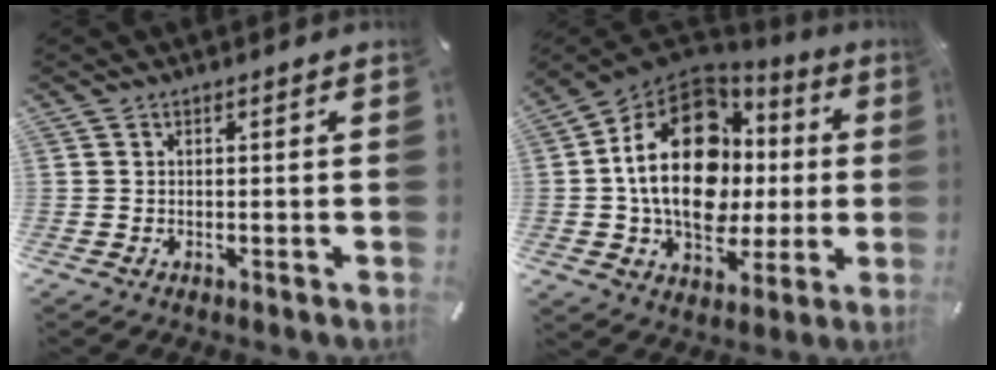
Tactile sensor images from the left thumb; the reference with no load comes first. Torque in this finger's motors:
{"motor_torque": [2.00, 2.00, 1.65, -1.12, 0.86]}